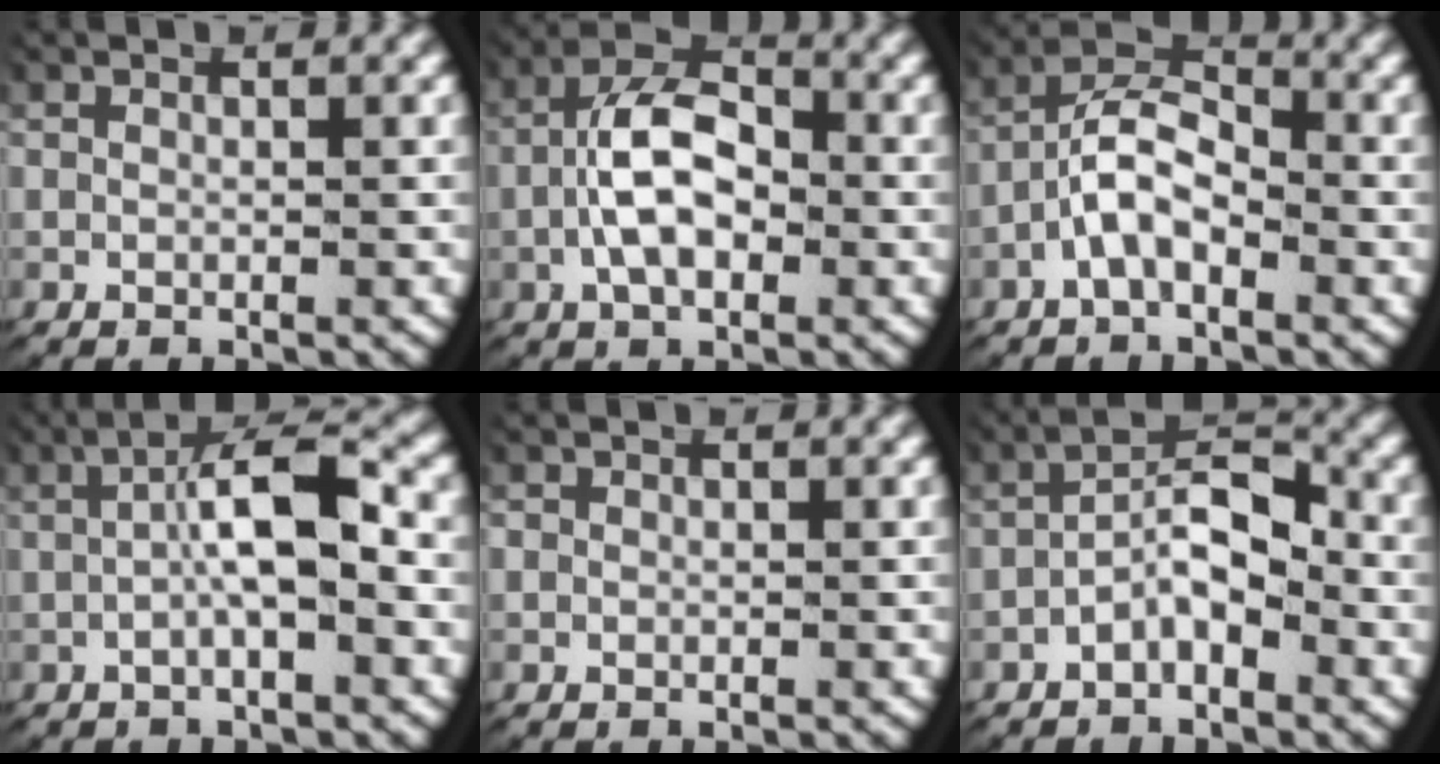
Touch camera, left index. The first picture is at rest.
{"total": 6.3, "force": [-0.6, 3.6, 5.1], "torque": [-0.091, 0.000, -0.014]}
{"total": 5.3, "force": [-0.9, 3.5, 3.9], "torque": [-0.057, 0.000, -0.029]}
{"total": 4.9, "force": [0.0, 1.2, 4.8], "torque": [-0.079, 0.011, -0.004]}
{"total": 0.7, "force": [0.1, 0.6, 0.1], "torque": [-0.005, -0.004, 0.002]}
{"total": 4.9, "force": [-1.4, 2.7, 3.8], "torque": [-0.060, -0.003, -0.026]}